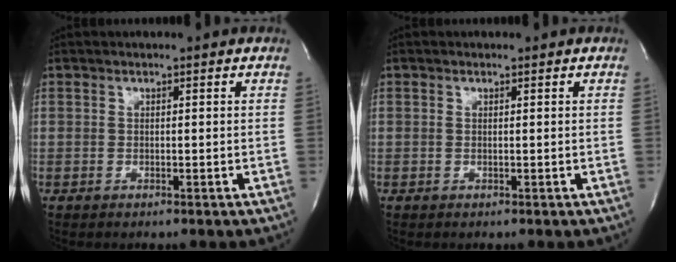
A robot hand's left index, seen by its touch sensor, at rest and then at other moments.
{"total": 0.0}